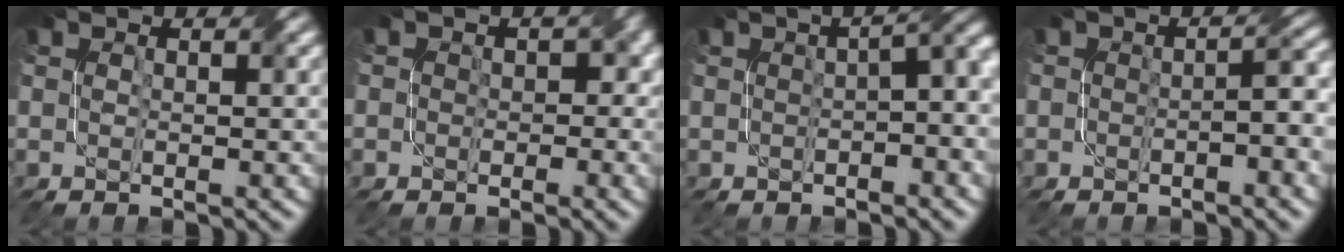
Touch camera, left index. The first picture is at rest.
{"total": 3.4, "force": [-0.4, 2.8, 1.9], "torque": [0.001, 0.005, -0.004]}
{"total": 7.4, "force": [0.1, 3.3, 6.7], "torque": [-0.029, 0.027, -0.011]}
{"total": 2.2, "force": [-1.2, 0.6, 1.8], "torque": [-0.024, 0.013, -0.017]}